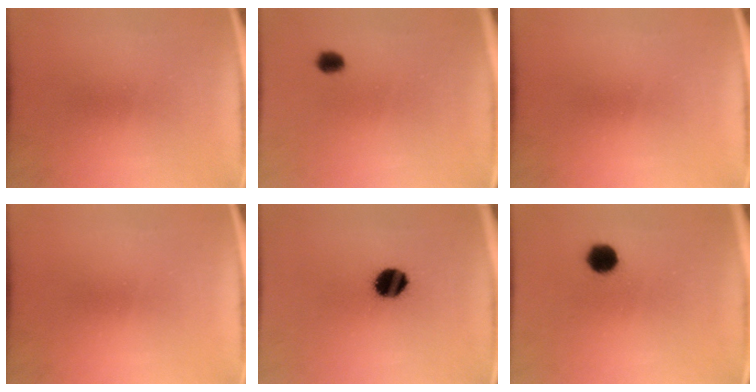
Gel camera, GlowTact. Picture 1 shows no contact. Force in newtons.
{"total": 2.4}
{"total": 0.0}
{"total": 0.0}
{"total": 8.6}
{"total": 5.5}